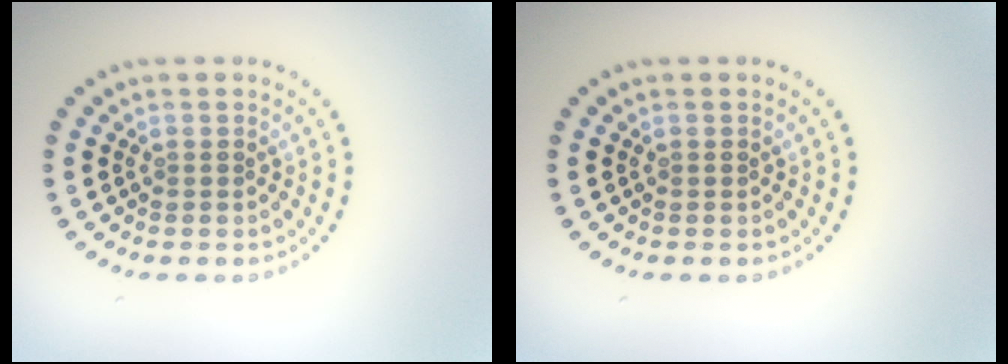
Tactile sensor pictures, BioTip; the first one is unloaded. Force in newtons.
{"total": 0.0}